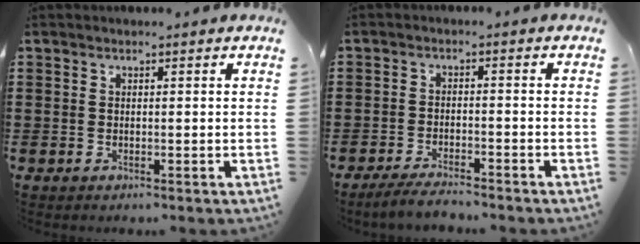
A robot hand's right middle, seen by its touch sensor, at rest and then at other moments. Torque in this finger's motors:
{"motor_torque": [2.14, 0.00, 0.08, 0.06]}